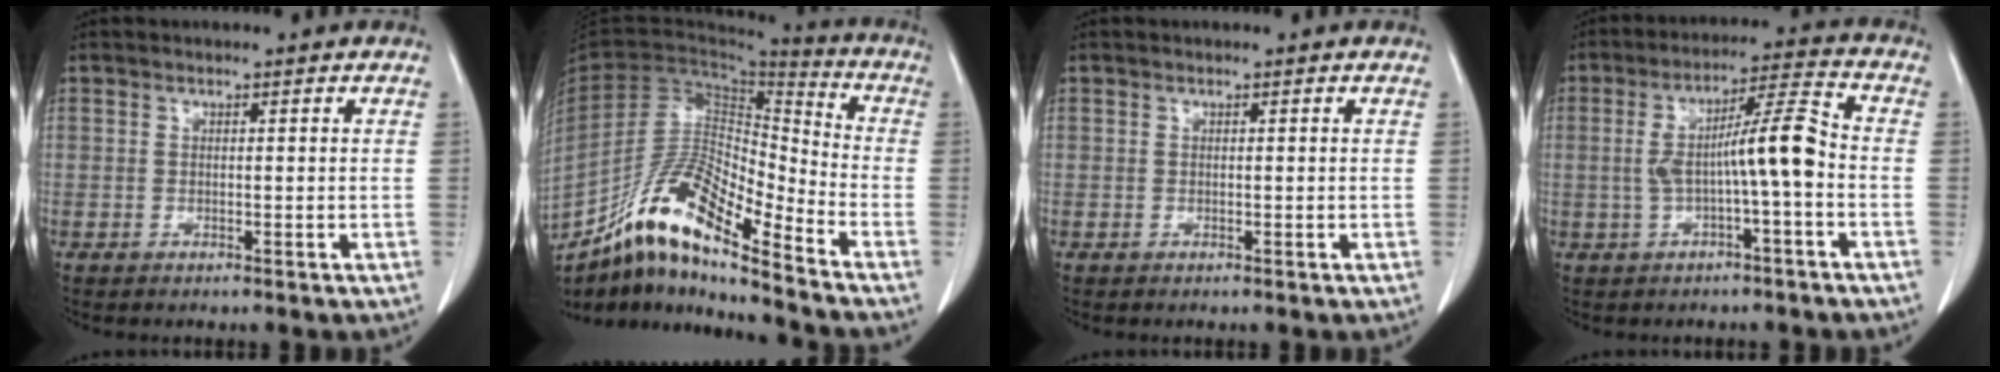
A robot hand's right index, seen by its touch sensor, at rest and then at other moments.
{"total": 16.5, "force": [-12.2, 1.9, 10.9], "torque": [-0.203, 0.012, -0.222]}
{"total": 0.0}
{"total": 8.9, "force": [-1.1, 0.5, 8.9], "torque": [-0.156, 0.029, -0.020]}